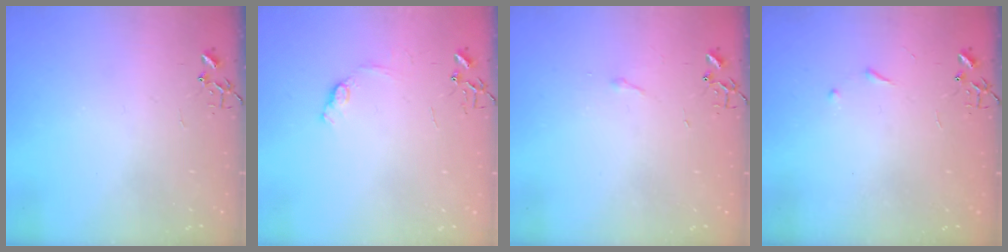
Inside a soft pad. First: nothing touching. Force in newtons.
{"total": 7.2, "press": 7.1, "slide": 0.8}
{"total": 2.9, "press": 2.9, "slide": 0.5}
{"total": 4.0, "press": 3.9, "slide": 0.6}